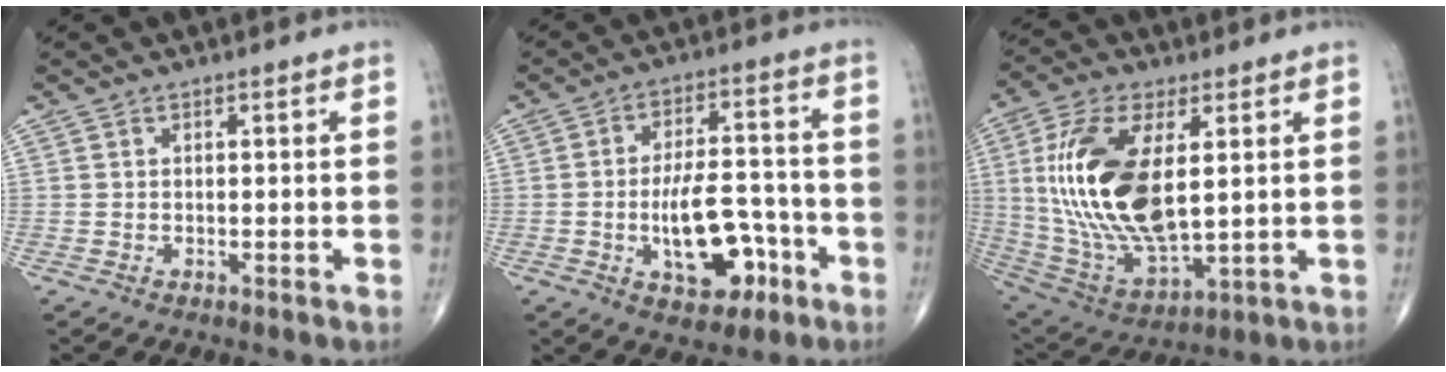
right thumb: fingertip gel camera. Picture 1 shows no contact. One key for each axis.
{"total": 12.8, "fx": -4.4, "fy": 6.6, "fz": 10.1, "tx": -0.137, "ty": 0.033, "tz": -0.063}
{"total": 21.4, "fx": 3.2, "fy": 10.0, "fz": 18.6, "tx": -0.378, "ty": -0.021, "tz": 0.070}